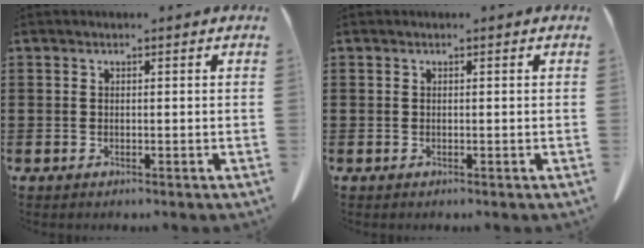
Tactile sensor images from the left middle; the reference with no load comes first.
{"total": 0.0}